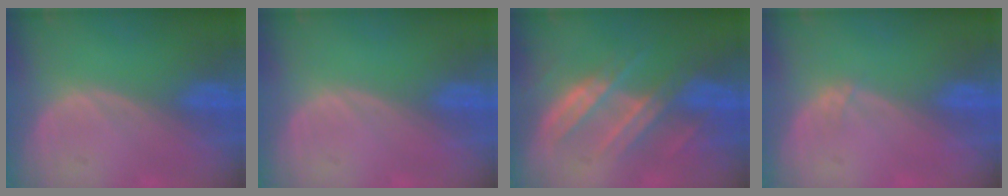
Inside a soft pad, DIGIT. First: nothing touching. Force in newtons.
{"total": 0.0}
{"total": 7.4, "press": 7.2, "slide": 2.0}
{"total": 0.7, "press": 0.6, "slide": 0.3}